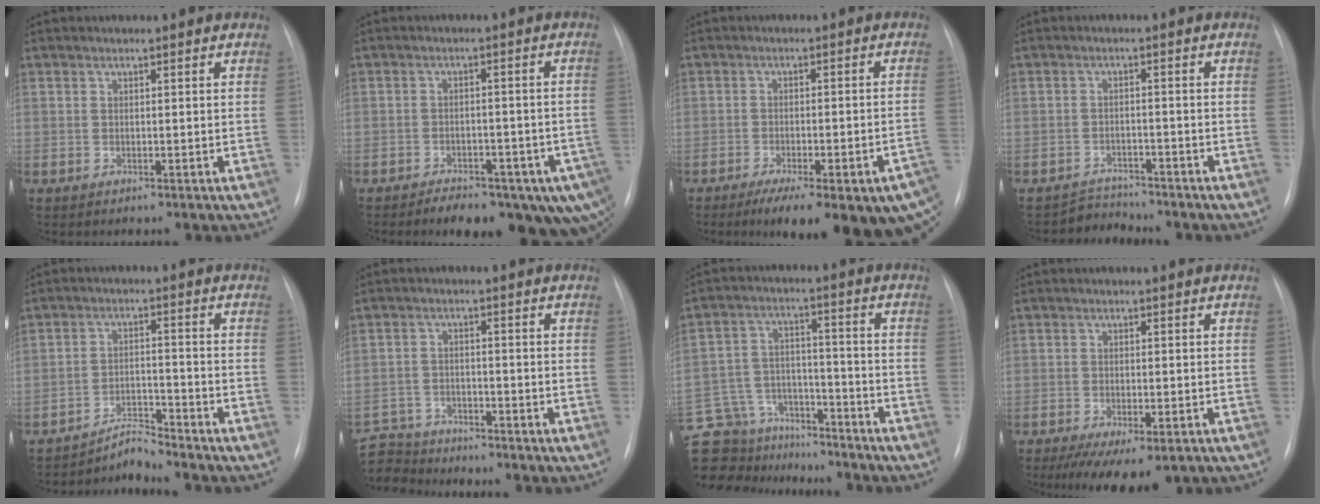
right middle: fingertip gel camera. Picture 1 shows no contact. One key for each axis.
{"total": 15.6, "fx": -10.3, "fy": 6.5, "fz": 9.9, "tx": -0.098, "ty": 0.014, "tz": -0.126}
{"total": 19.0, "fx": -12.5, "fy": 4.3, "fz": 13.7, "tx": -0.135, "ty": 0.000, "tz": -0.157}
{"total": 3.4, "fx": -3.1, "fy": 0.4, "fz": -1.4, "tx": 0.026, "ty": -0.006, "tz": -0.048}
{"total": 4.1, "fx": -4.0, "fy": -0.6, "fz": -0.6, "tx": 0.015, "ty": -0.007, "tz": -0.064}
{"total": 9.2, "fx": -8.7, "fy": 2.8, "fz": 0.9, "tx": -0.026, "ty": 0.006, "tz": -0.152}
{"total": 21.5, "fx": -18.4, "fy": 9.0, "fz": 6.8, "tx": -0.189, "ty": 0.020, "tz": -0.281}
{"total": 8.9, "fx": -5.8, "fy": 3.6, "fz": 5.8, "tx": -0.087, "ty": -0.013, "tz": -0.085}